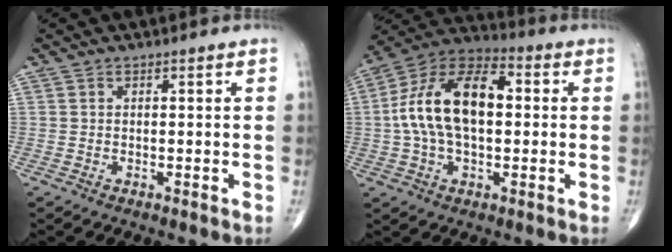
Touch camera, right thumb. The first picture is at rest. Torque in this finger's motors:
{"motor_torque": [2.45, 2.46, 1.69, -0.35, 0.17]}